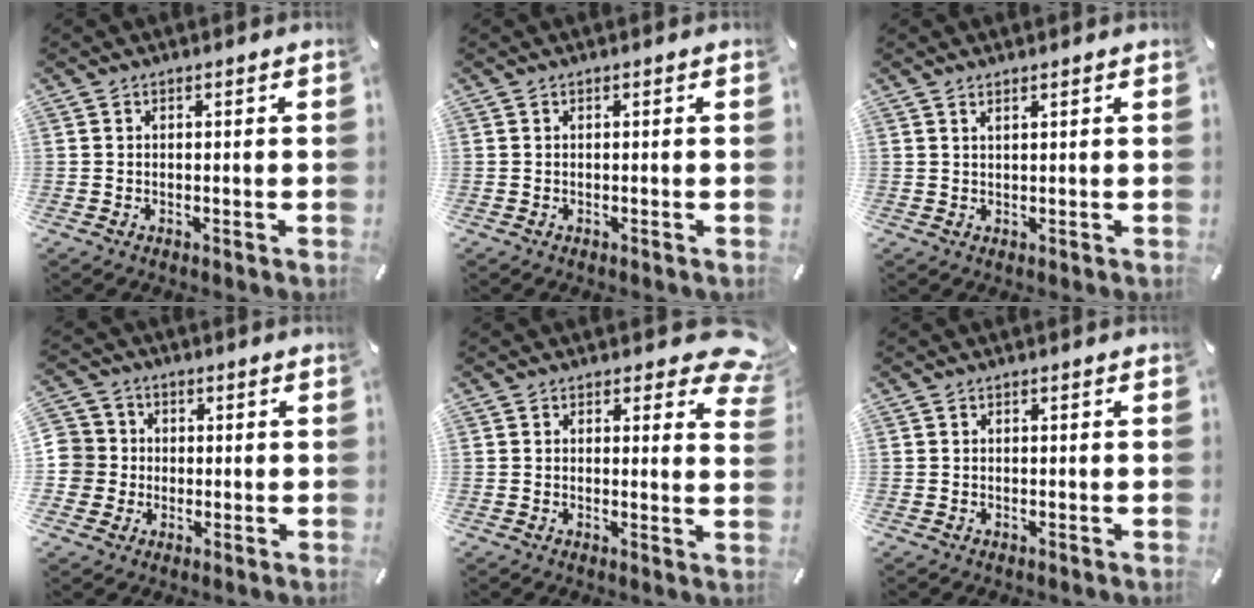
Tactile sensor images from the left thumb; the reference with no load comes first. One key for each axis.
{"total": 0.0}
{"total": 1.1, "fx": 0.9, "fy": 0.0, "fz": 0.7, "tx": -0.014, "ty": -0.002, "tz": 0.017}
{"total": 6.8, "fx": 0.2, "fy": 6.8, "fz": 0.3, "tx": -0.016, "ty": 0.004, "tz": 0.004}
{"total": 5.9, "fx": 3.5, "fy": 3.0, "fz": 3.7, "tx": -0.032, "ty": -0.020, "tz": 0.056}
{"total": 0.0}